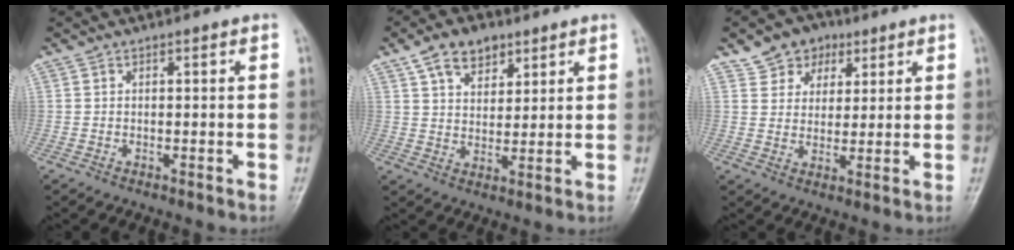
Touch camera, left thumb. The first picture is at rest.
{"total": 8.0, "force": [4.8, 4.9, 4.1], "torque": [-0.042, -0.022, 0.081]}
{"total": 7.4, "force": [4.2, 5.8, 2.1], "torque": [0.001, -0.013, 0.068]}